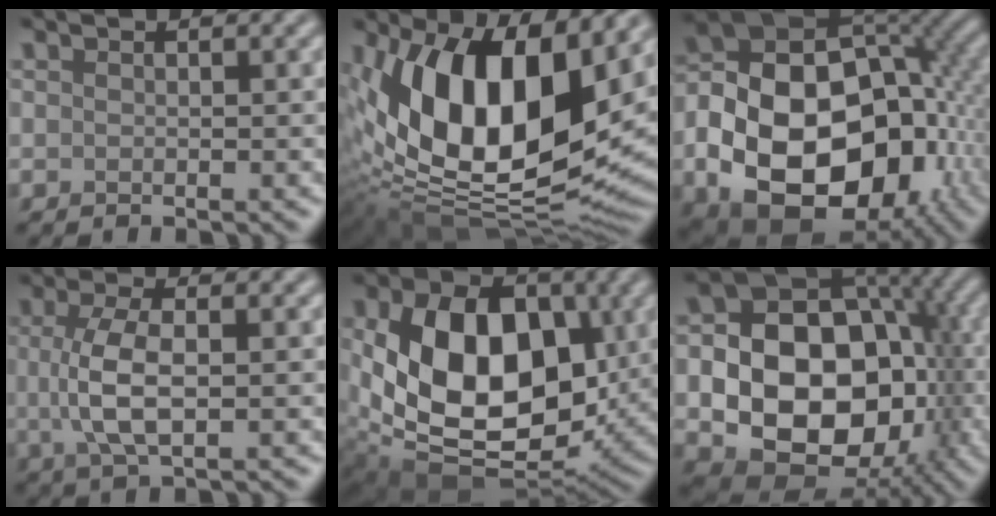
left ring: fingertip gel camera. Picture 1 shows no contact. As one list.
[{"total": 16.8, "force": [4.3, 8.7, 13.8], "torque": [-0.245, 0.005, 0.061]}, {"total": 19.1, "force": [-5.0, 13.1, 12.9], "torque": [-0.218, -0.017, -0.077]}, {"total": 4.6, "force": [0.1, 1.8, 4.3], "torque": [-0.098, 0.003, 0.000]}, {"total": 12.7, "force": [1.1, 8.6, 9.3], "torque": [-0.168, -0.014, 0.026]}, {"total": 16.3, "force": [-2.3, 12.6, 10.2], "torque": [-0.125, -0.019, -0.042]}]